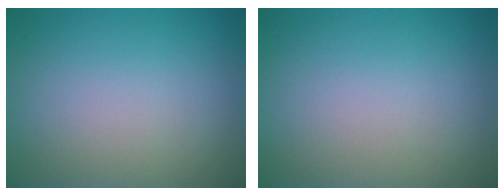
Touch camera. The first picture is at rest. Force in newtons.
{"total": 0.0}